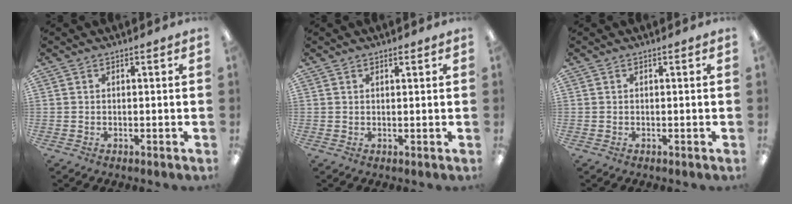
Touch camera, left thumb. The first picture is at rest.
{"total": 1.1, "force": [0.9, 0.3, 0.5], "torque": [-0.011, 0.000, 0.017]}
{"total": 0.0}